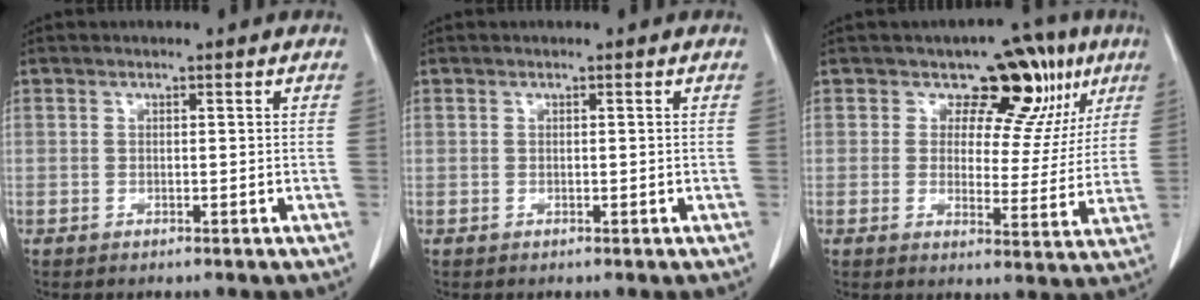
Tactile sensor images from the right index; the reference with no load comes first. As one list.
[{"total": 0.0}, {"total": 9.7, "force": [5.5, 6.1, 5.1], "torque": [-0.041, 0.003, 0.063]}]